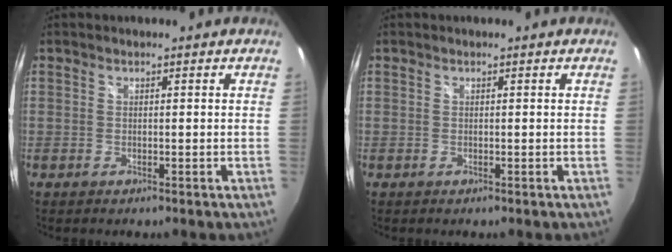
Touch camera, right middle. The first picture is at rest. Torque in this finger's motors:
{"motor_torque": [0.03, 0.05, -0.02, 0.00]}